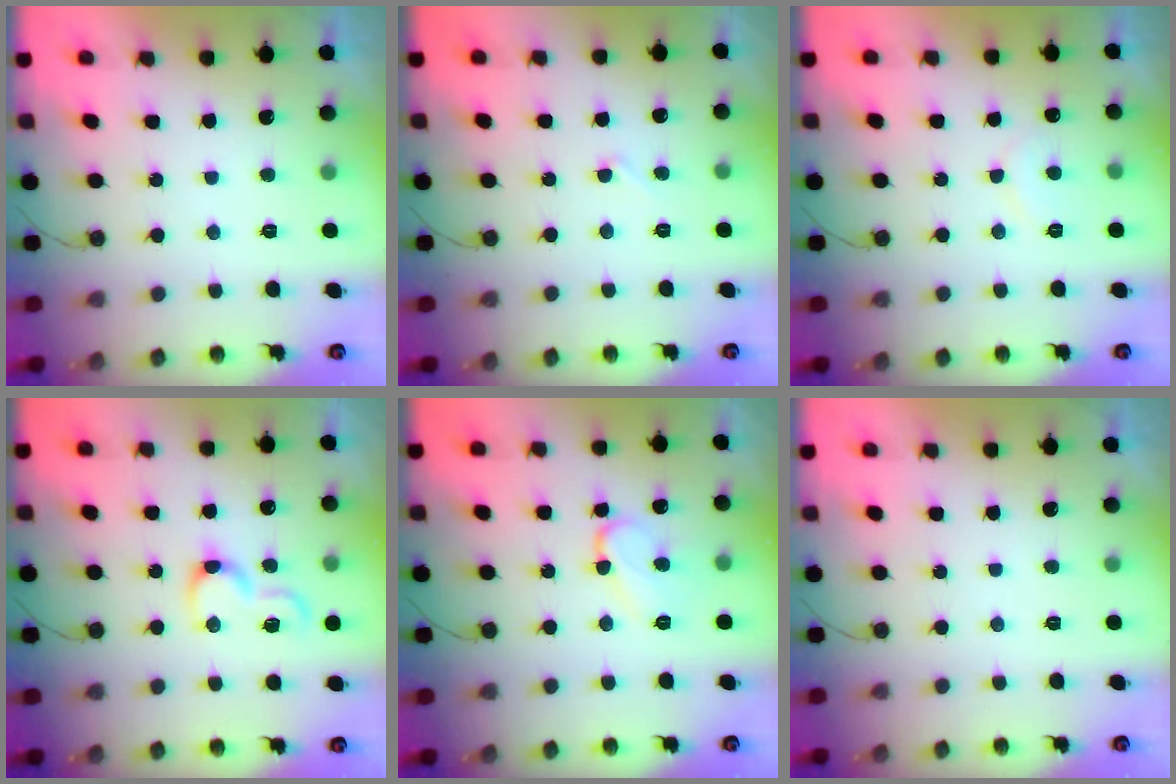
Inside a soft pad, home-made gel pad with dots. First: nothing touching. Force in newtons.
{"total": 2.8, "press": 2.8, "slide": 0.2}
{"total": 6.7, "press": 6.7, "slide": 0.5}
{"total": 7.4, "press": 7.3, "slide": 0.8}
{"total": 9.1, "press": 9.0, "slide": 1.1}
{"total": 0.0}